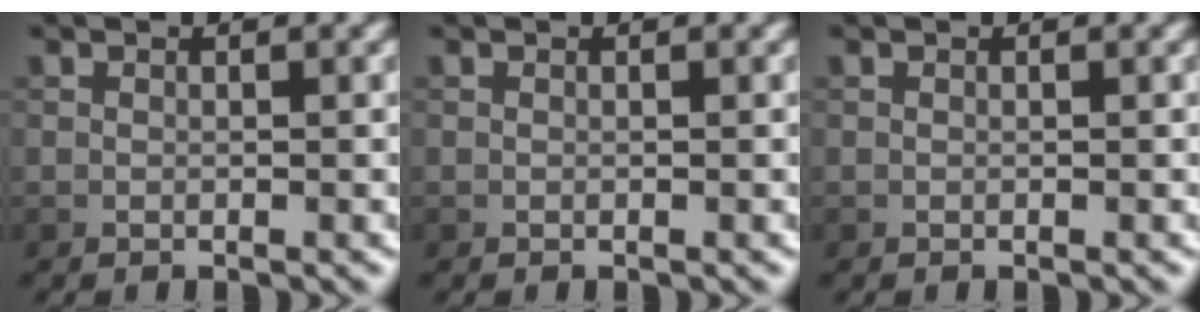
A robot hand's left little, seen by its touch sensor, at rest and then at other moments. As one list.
[{"total": 0.0}, {"total": 0.0}]